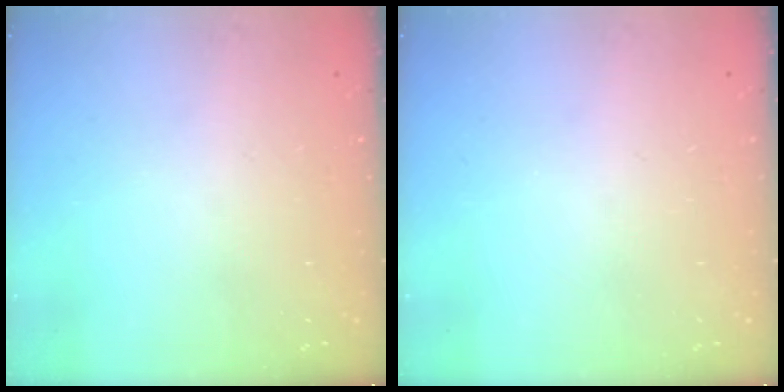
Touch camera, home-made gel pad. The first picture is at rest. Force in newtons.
{"total": 0.0}